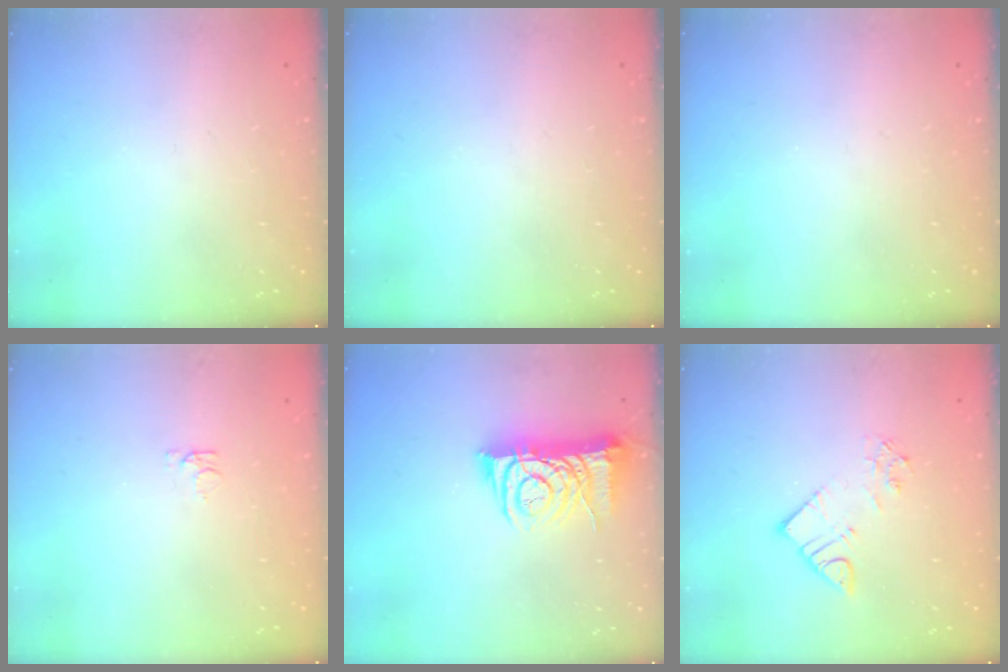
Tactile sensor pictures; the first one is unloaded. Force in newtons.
{"total": 0.0}
{"total": 0.0}
{"total": 4.1, "press": 4.1, "slide": 0.6}
{"total": 9.5, "press": 9.4, "slide": 1.1}
{"total": 6.3, "press": 6.3, "slide": 0.4}